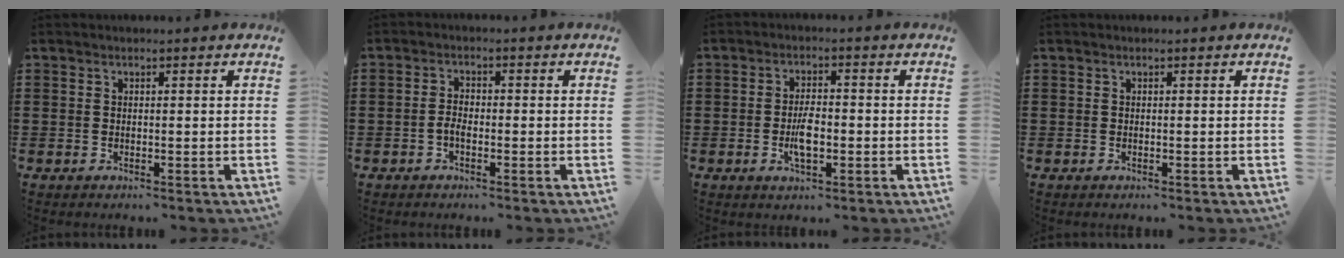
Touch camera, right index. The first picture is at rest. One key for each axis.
{"total": 1.9, "fx": -0.8, "fy": 0.7, "fz": 1.5, "tx": -0.039, "ty": -0.002, "tz": -0.018}
{"total": 4.5, "fx": -0.9, "fy": 1.8, "fz": 4.1, "tx": -0.085, "ty": 0.000, "tz": -0.020}
{"total": 0.0}